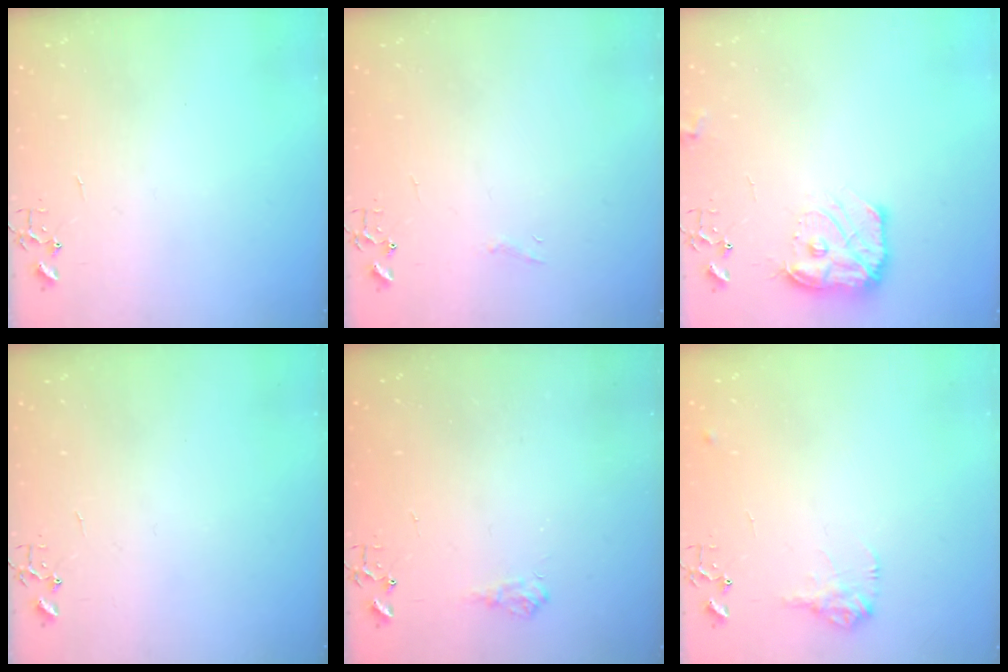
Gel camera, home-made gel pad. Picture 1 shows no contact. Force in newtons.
{"total": 4.2, "press": 4.2, "slide": 0.3}
{"total": 12.6, "press": 12.6, "slide": 0.6}
{"total": 0.0}
{"total": 6.2, "press": 6.2, "slide": 0.9}
{"total": 9.5, "press": 9.5, "slide": 0.4}